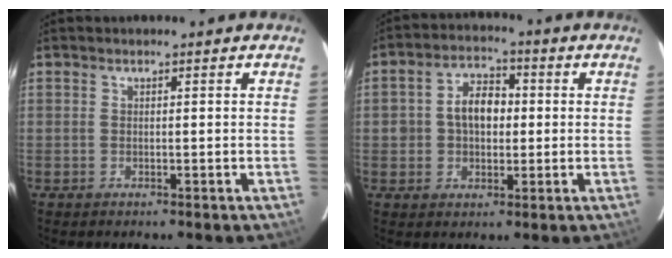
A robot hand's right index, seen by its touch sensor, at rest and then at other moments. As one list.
[{"total": 7.2, "force": [0.2, 5.2, 5.0], "torque": [-0.088, 0.023, 0.010]}]